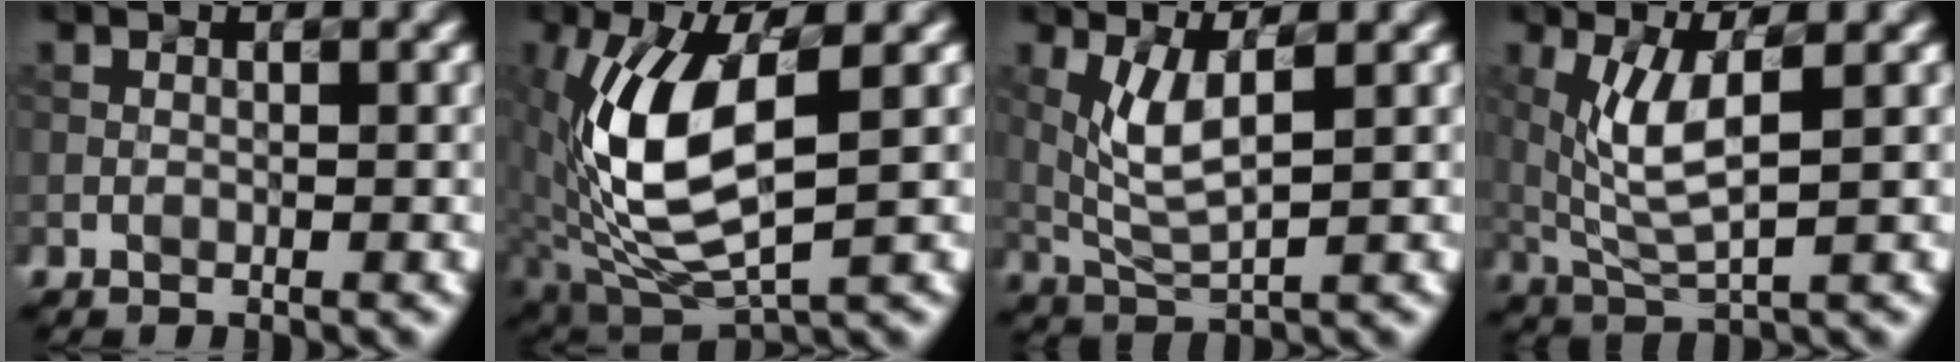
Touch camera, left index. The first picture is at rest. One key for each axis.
{"total": 9.2, "fx": 0.9, "fy": 4.0, "fz": 8.2, "tx": -0.188, "ty": -0.001, "tz": 0.028}
{"total": 3.3, "fx": 1.0, "fy": 0.8, "fz": 3.1, "tx": -0.076, "ty": -0.003, "tz": 0.039}
{"total": 4.3, "fx": 1.0, "fy": 1.1, "fz": 4.1, "tx": -0.098, "ty": -0.006, "tz": 0.038}